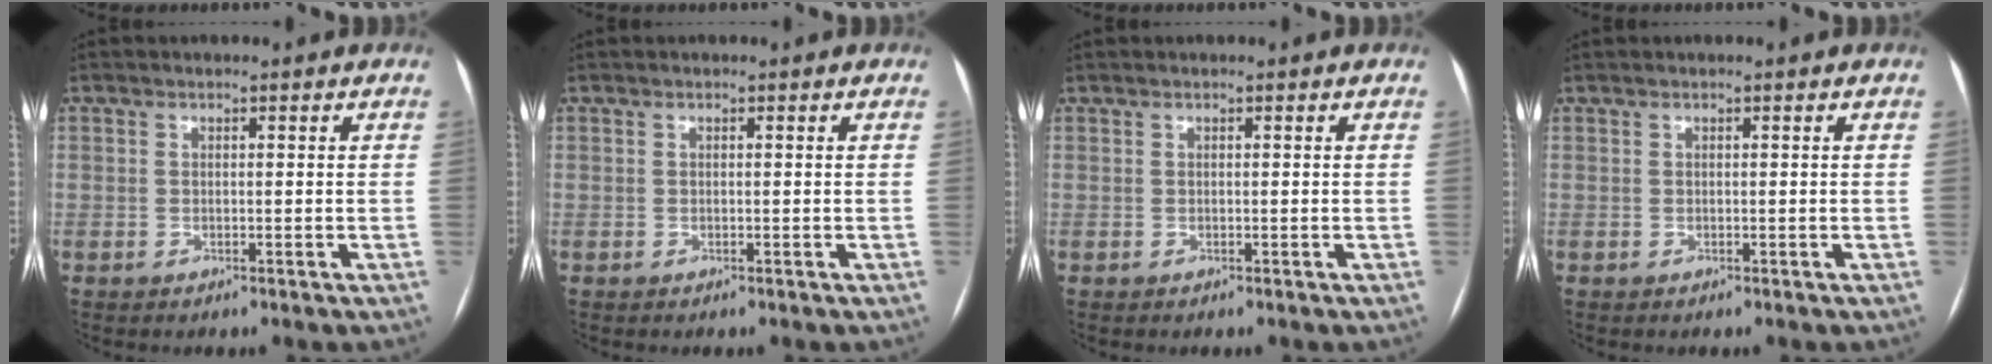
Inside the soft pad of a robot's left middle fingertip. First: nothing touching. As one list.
[{"total": 0.0}, {"total": 0.0}, {"total": 0.0}]